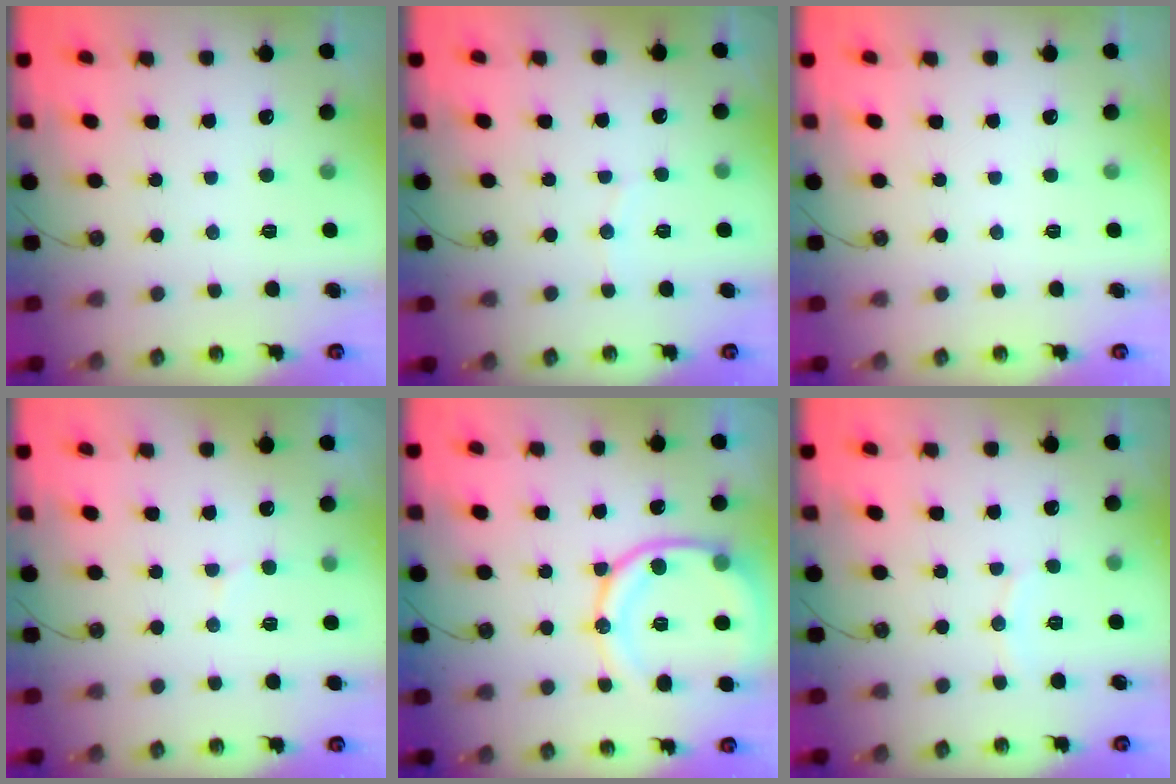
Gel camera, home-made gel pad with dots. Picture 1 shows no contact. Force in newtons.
{"total": 4.4, "press": 4.2, "slide": 1.2}
{"total": 0.0}
{"total": 7.1, "press": 7.0, "slide": 1.3}
{"total": 16.1, "press": 16.0, "slide": 1.6}
{"total": 5.9, "press": 5.9, "slide": 0.6}